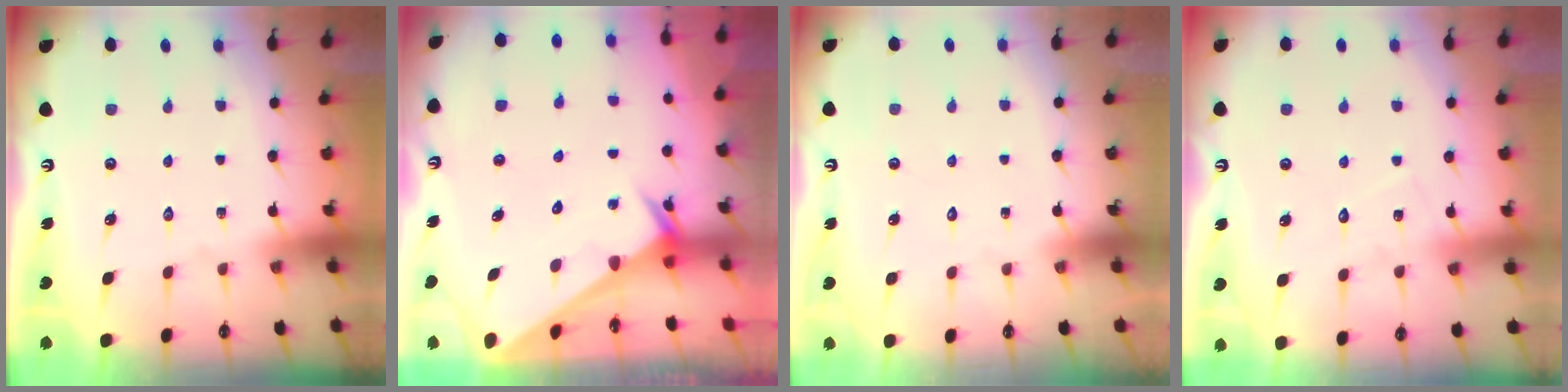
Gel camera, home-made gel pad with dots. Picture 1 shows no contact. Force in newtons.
{"total": 2.5, "press": 2.5, "slide": 0.1}
{"total": 1.7, "press": 1.7, "slide": 0.1}
{"total": 5.1, "press": 5.1, "slide": 0.6}